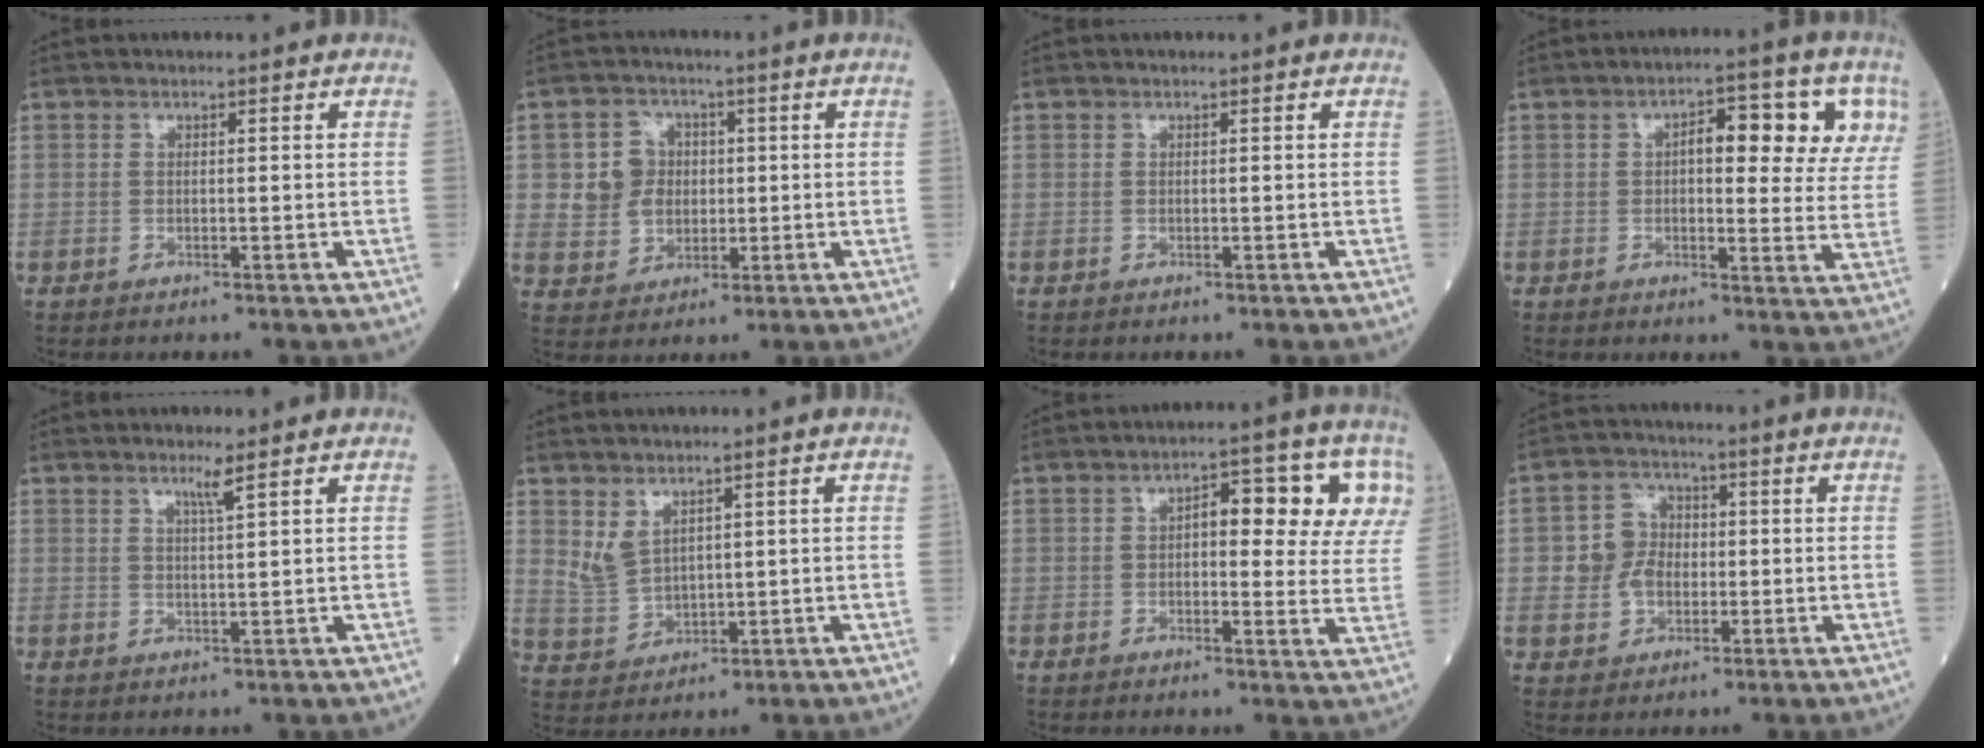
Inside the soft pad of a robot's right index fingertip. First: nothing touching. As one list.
[{"total": 6.6, "force": [0.8, 6.2, 2.0], "torque": [-0.041, 0.017, 0.020]}, {"total": 0.0}, {"total": 10.9, "force": [3.7, 4.1, 9.4], "torque": [-0.110, 0.024, 0.041]}, {"total": 2.1, "force": [1.4, -0.6, 1.4], "torque": [-0.029, -0.005, 0.027]}, {"total": 4.0, "force": [2.3, 2.3, 2.4], "torque": [-0.058, 0.000, 0.060]}, {"total": 11.7, "force": [3.5, 4.5, 10.3], "torque": [-0.115, 0.029, 0.036]}, {"total": 5.9, "force": [-0.3, 5.3, 2.4], "torque": [-0.051, 0.017, -0.003]}]